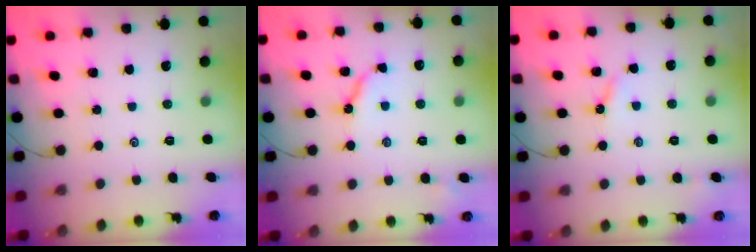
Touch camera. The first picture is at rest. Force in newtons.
{"total": 6.1, "press": 6.0, "slide": 0.5}
{"total": 2.9, "press": 2.8, "slide": 0.4}